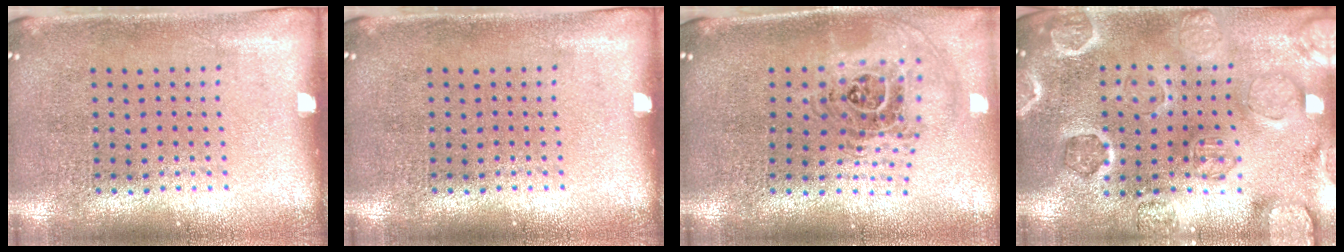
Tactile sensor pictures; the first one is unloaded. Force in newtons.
{"total": 0.0}
{"total": 1.3, "press": 1.2, "slide": 0.6}
{"total": 2.4, "press": 2.4, "slide": 0.2}